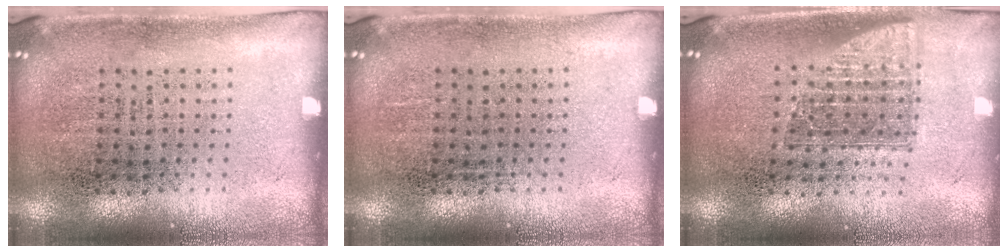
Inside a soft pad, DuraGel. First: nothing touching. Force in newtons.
{"total": 0.0}
{"total": 1.5, "press": 1.2, "slide": 0.9}